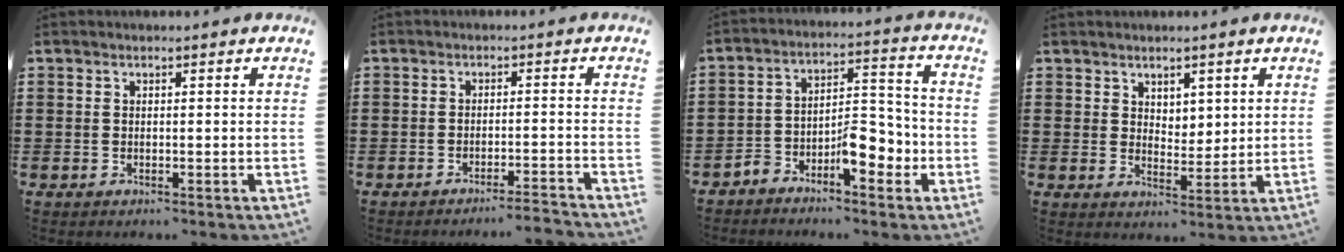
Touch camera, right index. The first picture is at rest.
{"total": 2.9, "force": [-2.8, -0.4, 0.9], "torque": [-0.016, -0.003, -0.057]}
{"total": 8.0, "force": [-4.3, 3.5, 5.7], "torque": [-0.083, 0.014, -0.077]}
{"total": 3.5, "force": [2.6, 2.3, 0.3], "torque": [-0.017, 0.006, 0.050]}